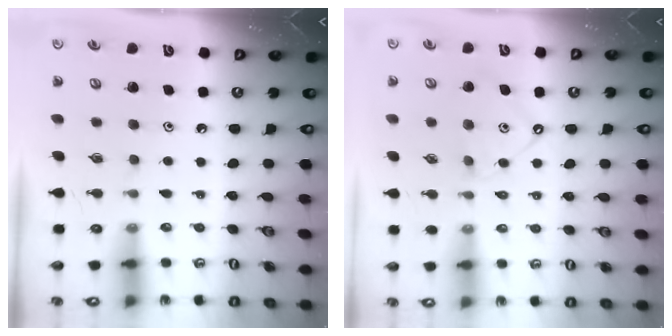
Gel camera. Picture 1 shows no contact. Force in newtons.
{"total": 8.4, "press": 8.3, "slide": 0.9}